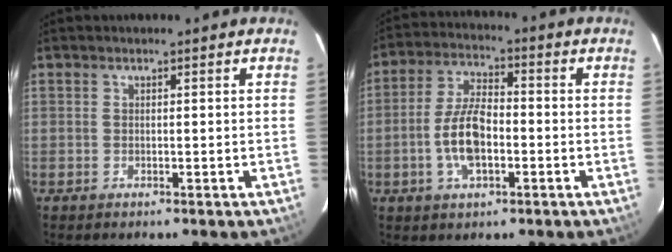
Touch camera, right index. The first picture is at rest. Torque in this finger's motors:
{"motor_torque": [1.79, -0.29, 0.37, 0.09]}